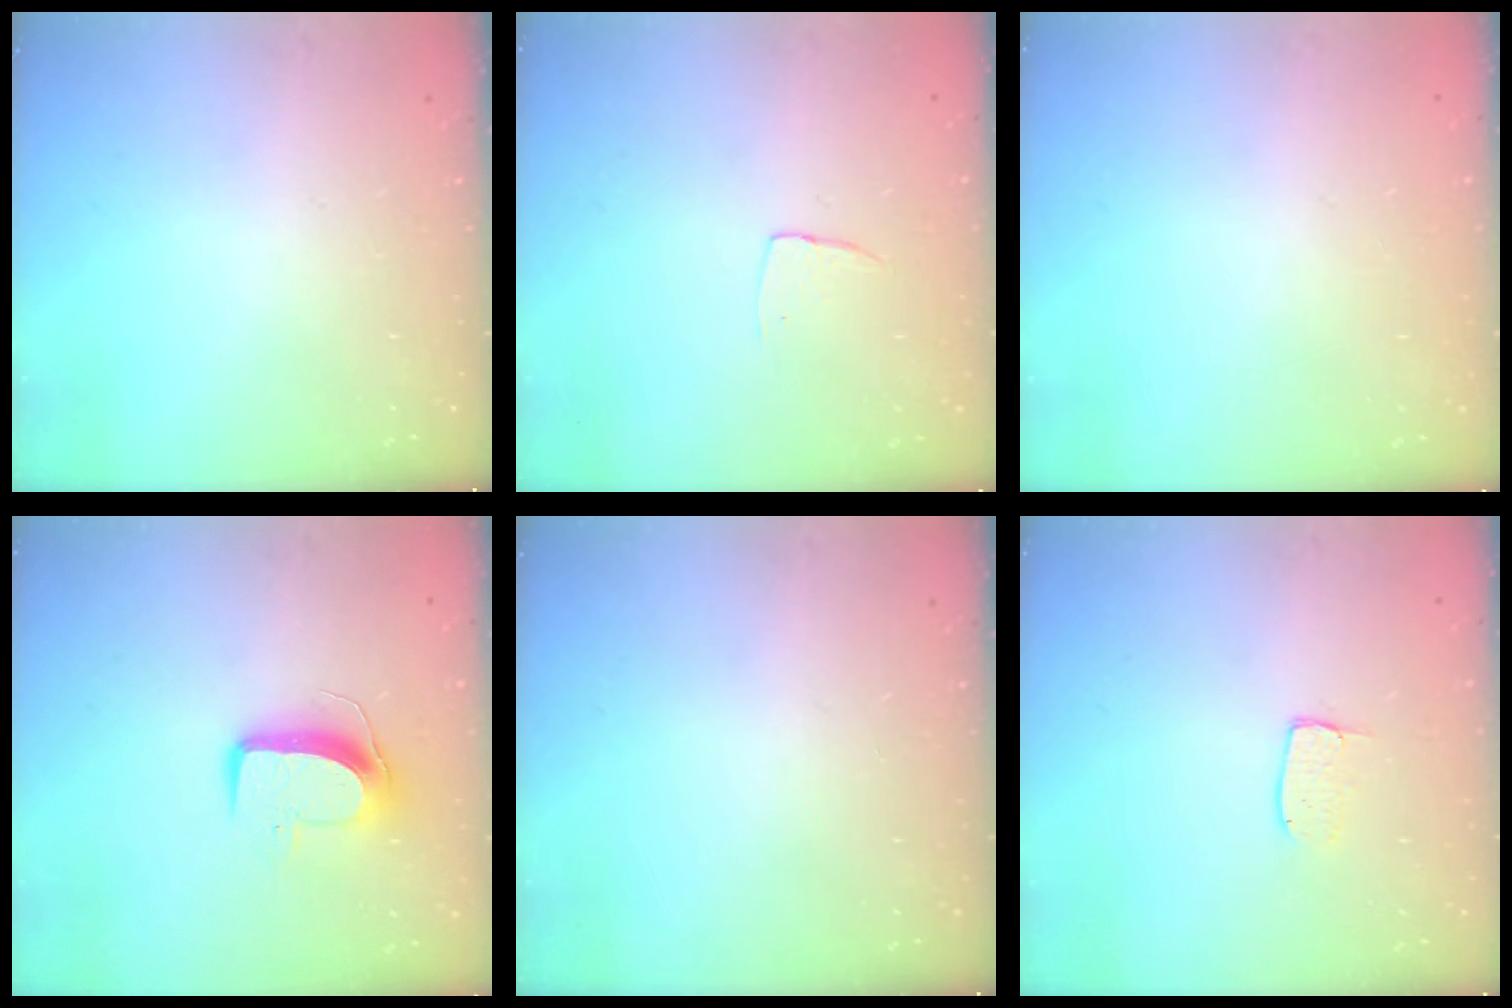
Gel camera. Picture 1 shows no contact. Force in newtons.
{"total": 3.7, "press": 3.7, "slide": 0.2}
{"total": 0.0}
{"total": 9.7, "press": 9.7, "slide": 0.3}
{"total": 0.0}
{"total": 4.9, "press": 4.8, "slide": 0.4}